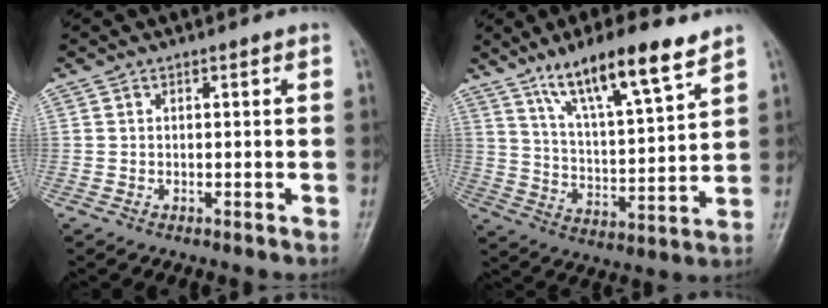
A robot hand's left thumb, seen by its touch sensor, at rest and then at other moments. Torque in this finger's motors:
{"motor_torque": [0.55, 0.30, 1.49, -1.28, 0.29]}